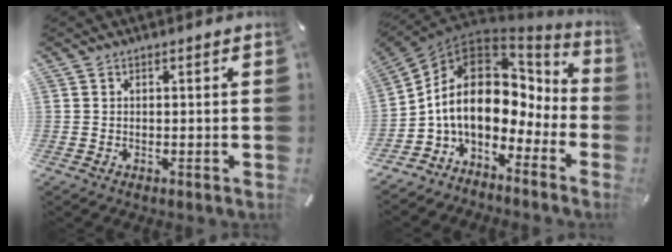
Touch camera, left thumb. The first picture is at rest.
{"total": 17.1, "force": [0.3, 11.8, 12.4], "torque": [-0.244, -0.008, 0.006]}